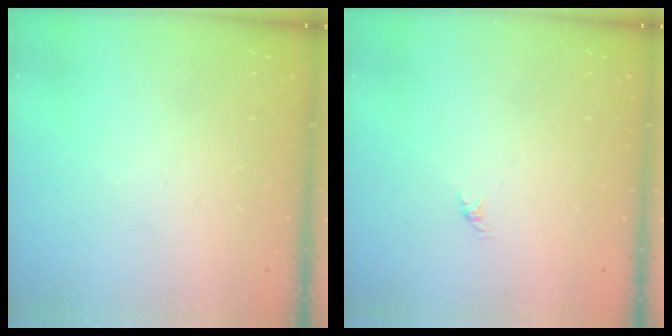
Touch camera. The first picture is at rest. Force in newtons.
{"total": 0.0}